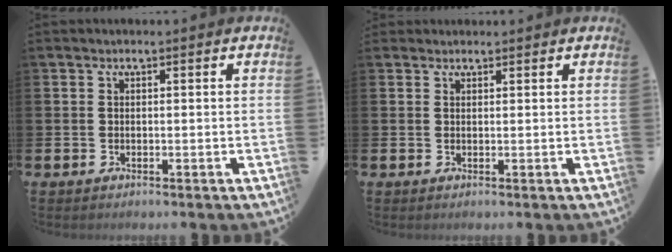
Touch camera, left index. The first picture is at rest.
{"total": 0.9, "force": [0.9, 0.3, 0.1], "torque": [0.008, -0.001, 0.014]}